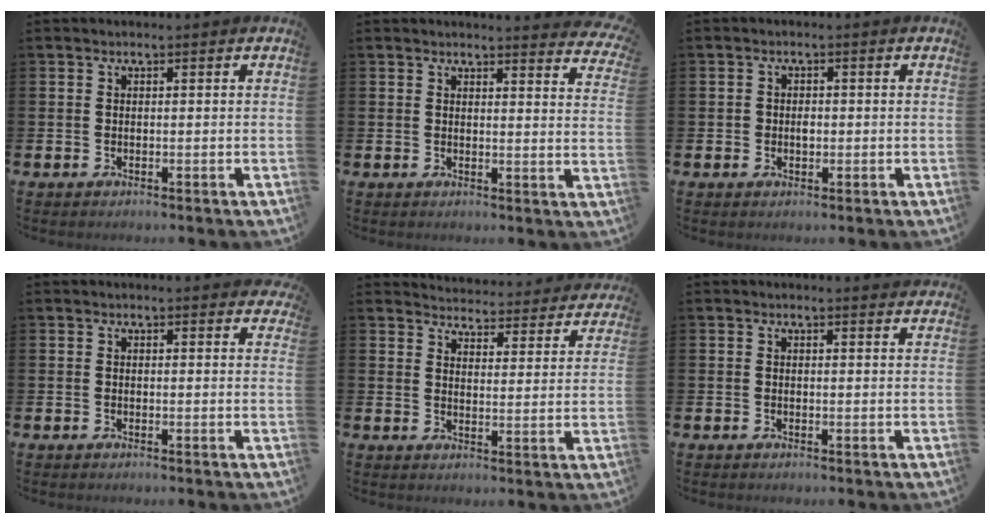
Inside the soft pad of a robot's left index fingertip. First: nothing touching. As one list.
[{"total": 3.1, "force": [3.1, -0.1, 0.0], "torque": [0.010, -0.027, 0.051]}, {"total": 1.4, "force": [0.0, 1.2, 0.8], "torque": [-0.001, 0.002, -0.005]}, {"total": 1.1, "force": [1.1, 0.2, 0.1], "torque": [0.005, -0.002, 0.018]}, {"total": 4.1, "force": [4.1, 0.6, 0.2], "torque": [-0.020, -0.037, 0.066]}, {"total": 1.0, "force": [1.0, 0.0, 0.0], "torque": [0.007, -0.006, 0.017]}]